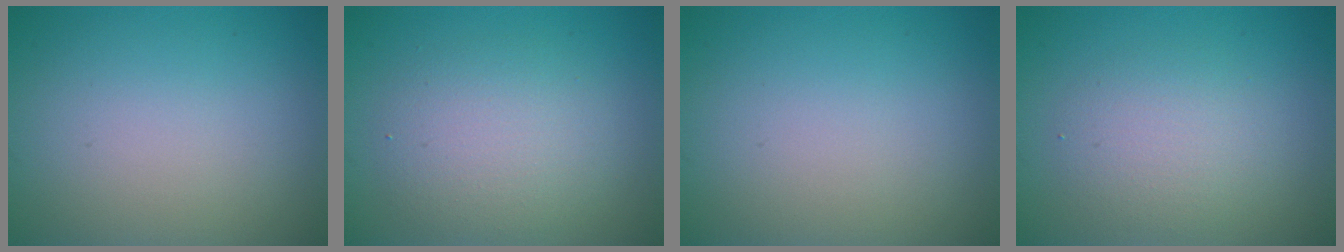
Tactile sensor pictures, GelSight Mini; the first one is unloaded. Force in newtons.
{"total": 4.1, "press": 4.1, "slide": 0.2}
{"total": 0.0}
{"total": 2.9, "press": 2.9, "slide": 0.2}